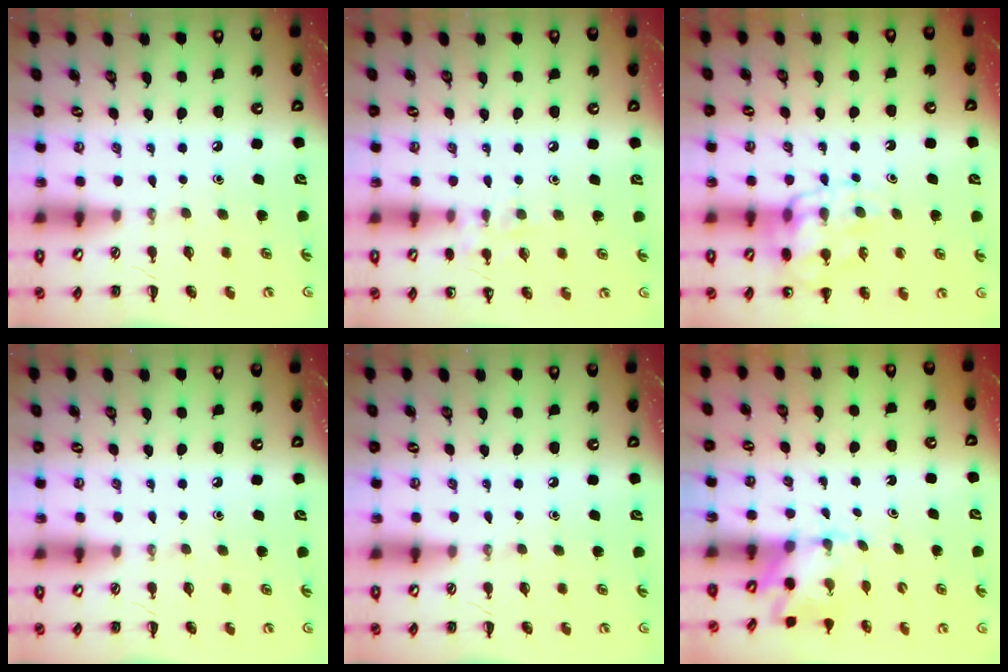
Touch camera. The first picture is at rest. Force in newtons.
{"total": 7.2, "press": 7.0, "slide": 1.6}
{"total": 15.3, "press": 15.0, "slide": 3.0}
{"total": 0.0}
{"total": 0.0}
{"total": 2.6, "press": 2.4, "slide": 1.1}